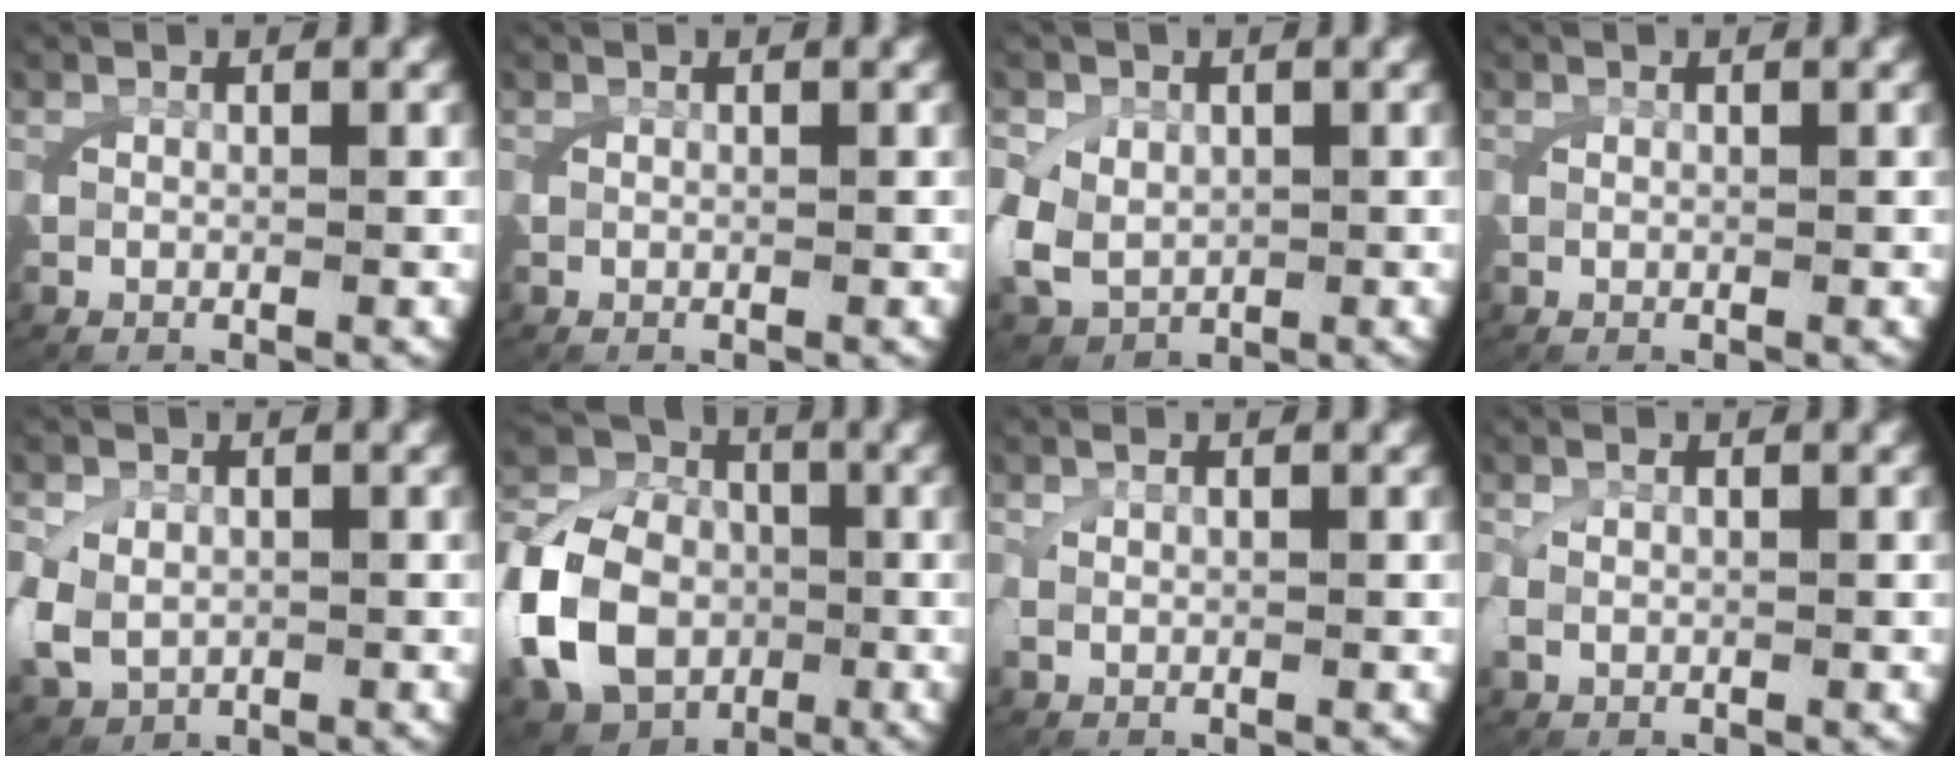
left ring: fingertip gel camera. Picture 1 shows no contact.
{"total": 0.0}
{"total": 5.3, "force": [-0.8, 4.6, 2.5], "torque": [-0.075, -0.032, 0.007]}
{"total": 0.0}
{"total": 3.2, "force": [-0.5, 2.7, 1.6], "torque": [-0.048, -0.015, 0.005]}
{"total": 12.8, "force": [-2.5, 11.3, 5.6], "torque": [-0.137, -0.043, -0.038]}
{"total": 0.9, "force": [0.2, 0.7, 0.6], "torque": [-0.023, -0.001, 0.009]}
{"total": 1.2, "force": [0.0, 1.0, 0.7], "torque": [-0.029, -0.004, 0.007]}